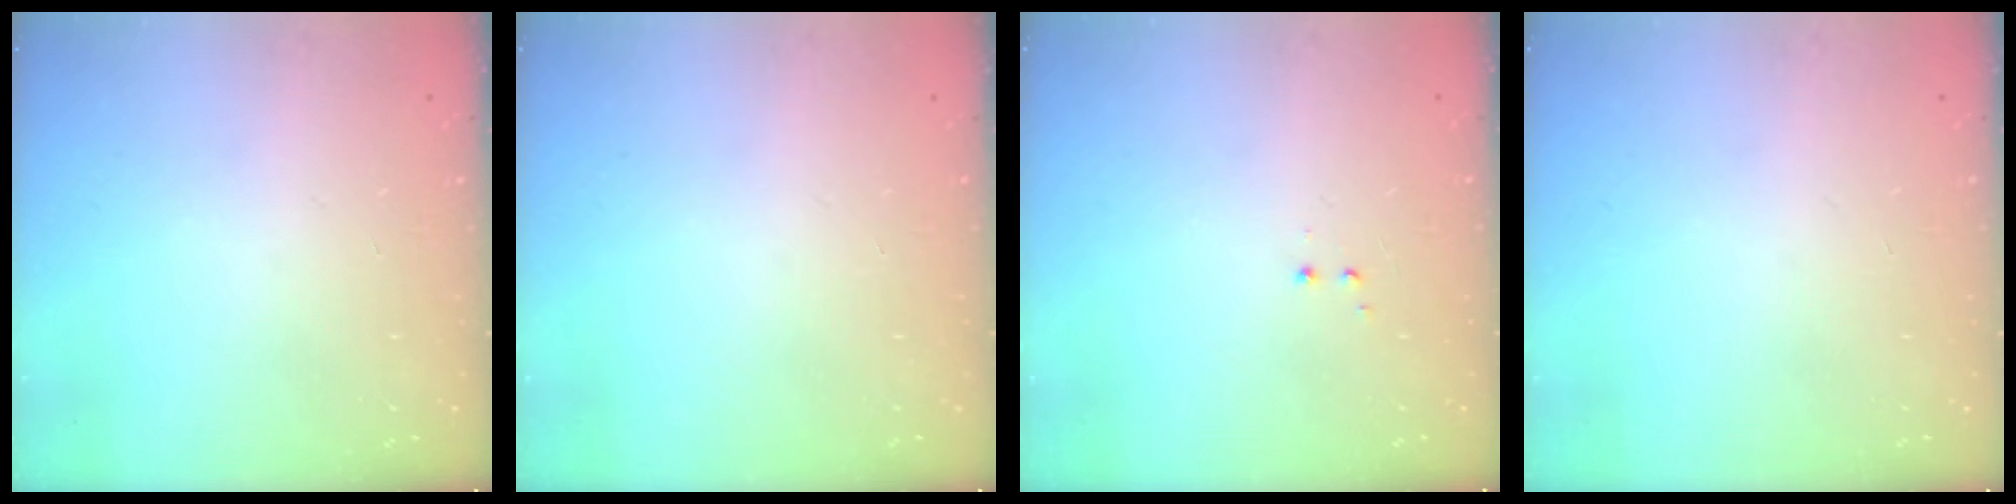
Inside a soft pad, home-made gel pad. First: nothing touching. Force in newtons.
{"total": 0.0}
{"total": 1.2, "press": 1.1, "slide": 0.6}
{"total": 0.0}